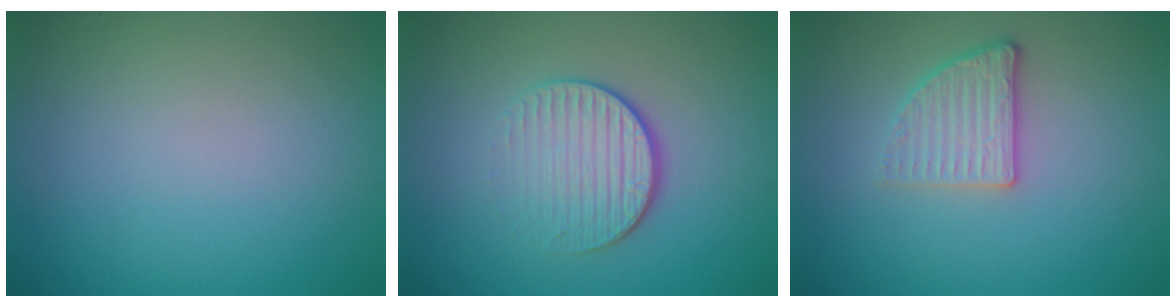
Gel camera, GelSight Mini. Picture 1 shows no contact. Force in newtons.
{"total": 4.1, "press": 2.7, "slide": 3.1}
{"total": 2.6, "press": 2.4, "slide": 1.2}